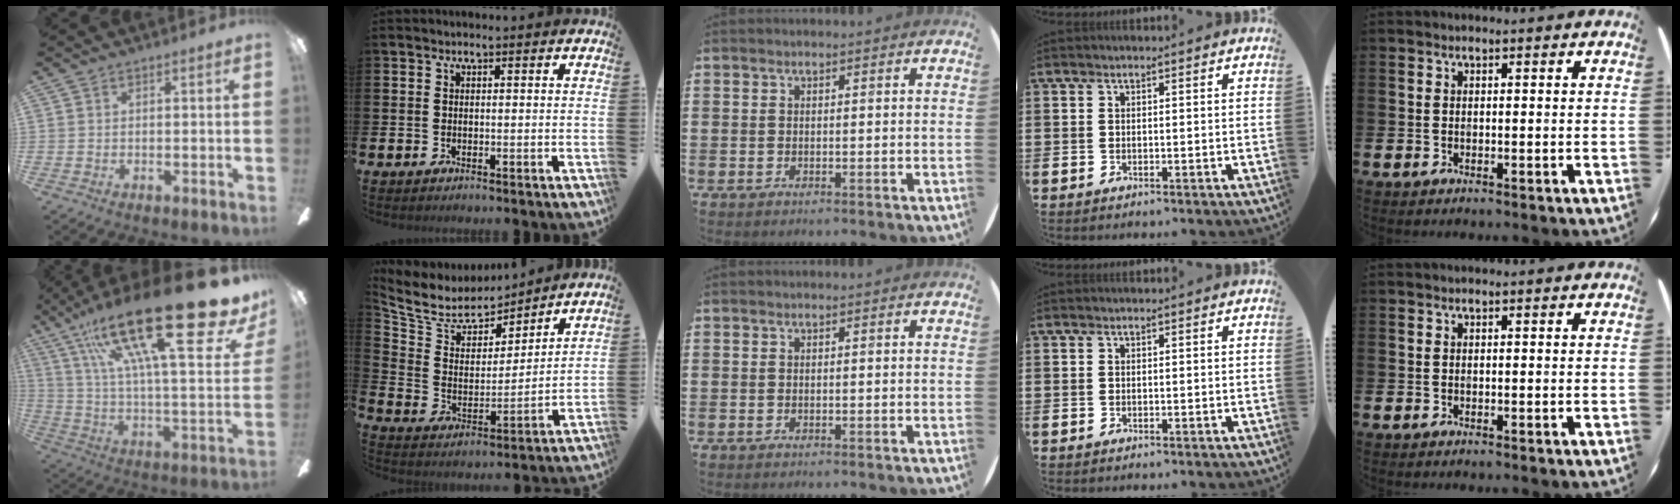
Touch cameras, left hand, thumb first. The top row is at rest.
{"thumb": {"total": 34.0, "force": [19.8, 8.5, 26.3], "torque": [-0.448, -0.122, 0.320]}, "index": {"total": 7.4, "force": [6.9, 2.7, 0.4], "torque": [-0.059, -0.059, 0.122]}}